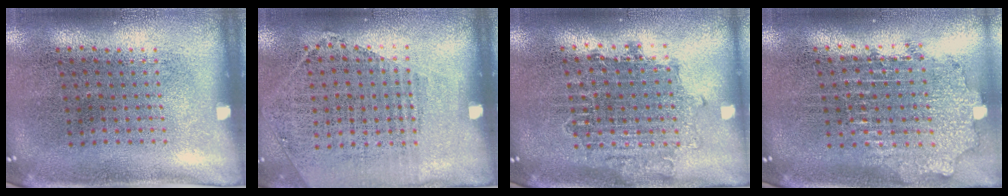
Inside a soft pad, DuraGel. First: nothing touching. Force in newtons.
{"total": 1.2, "press": 1.0, "slide": 0.7}
{"total": 1.6, "press": 1.4, "slide": 0.7}
{"total": 2.1, "press": 1.6, "slide": 1.2}